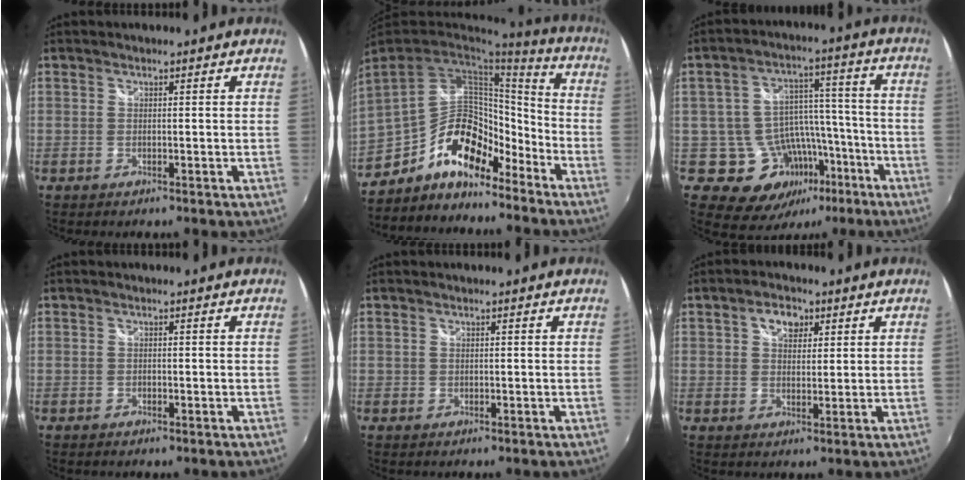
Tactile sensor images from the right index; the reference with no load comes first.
{"total": 18.2, "force": [-11.9, 9.6, 9.9], "torque": [-0.206, 0.024, -0.199]}
{"total": 13.0, "force": [-6.5, 10.1, 4.9], "torque": [-0.089, 0.042, -0.072]}
{"total": 0.5, "force": [-0.4, 0.3, 0.2], "torque": [-0.006, -0.001, -0.008]}
{"total": 0.0}
{"total": 4.7, "force": [2.2, 3.1, 2.8], "torque": [-0.040, 0.013, 0.038]}